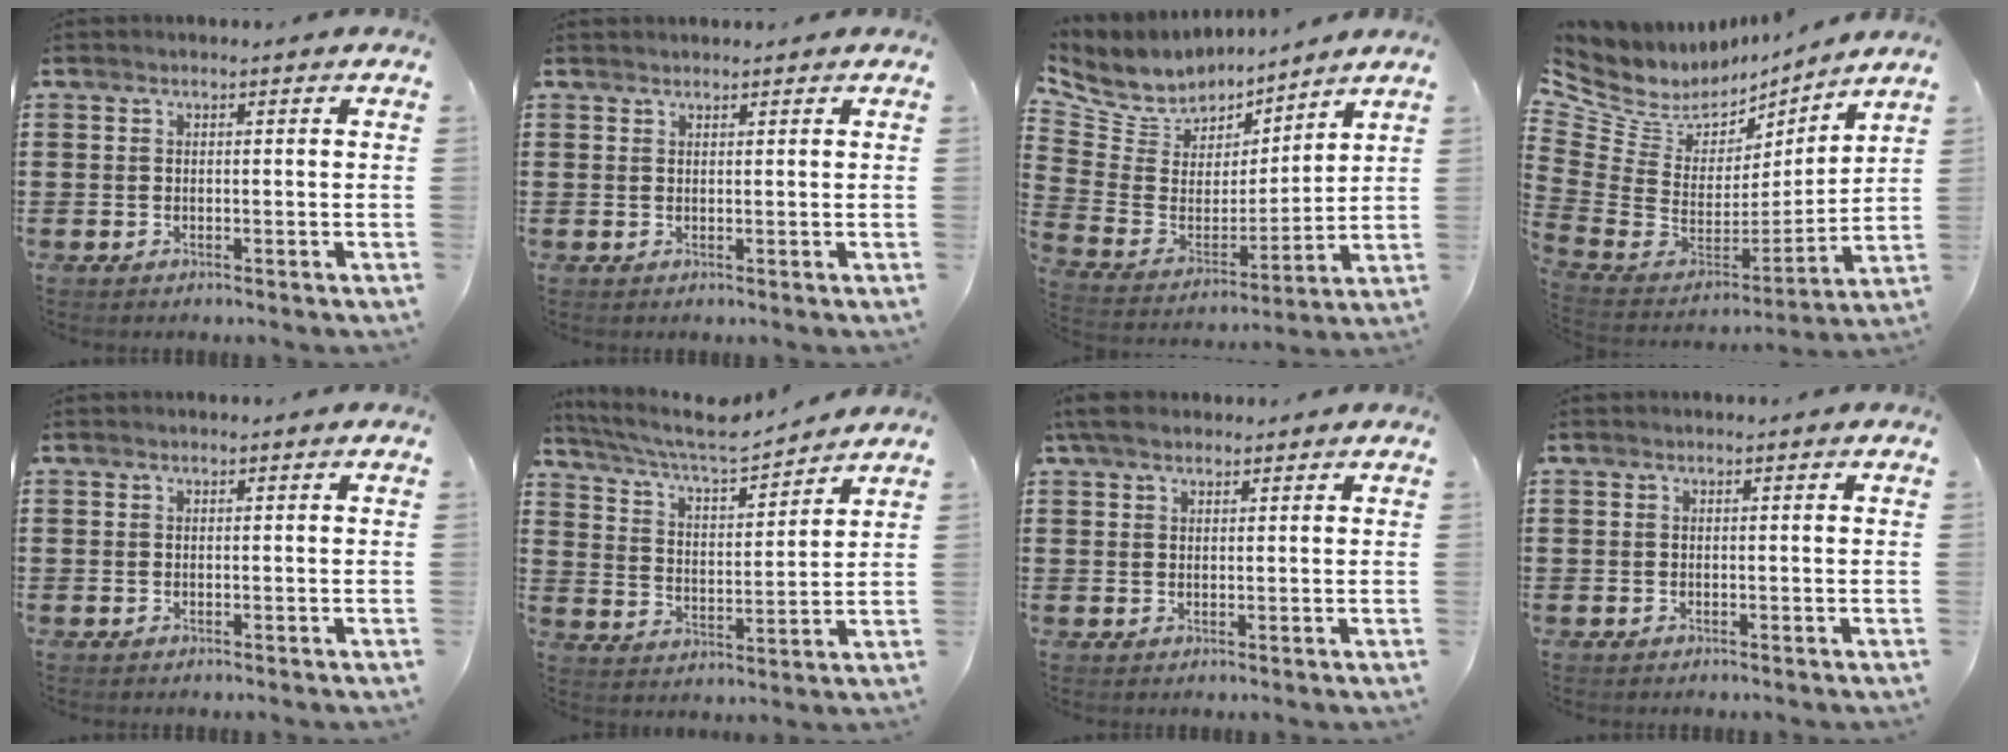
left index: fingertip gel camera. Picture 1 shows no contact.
{"total": 0.8, "force": [0.7, 0.1, 0.0], "torque": [-0.002, 0.000, 0.015]}
{"total": 6.8, "force": [5.9, 3.3, 0.0], "torque": [-0.049, -0.048, 0.108]}
{"total": 5.5, "force": [3.2, 4.2, 1.6], "torque": [-0.077, -0.038, 0.056]}
{"total": 0.0}
{"total": 6.8, "force": [6.1, 0.8, 3.0], "torque": [-0.083, -0.035, 0.102]}
{"total": 2.9, "force": [2.2, 1.2, 1.5], "torque": [-0.036, 0.008, 0.042]}
{"total": 0.0}